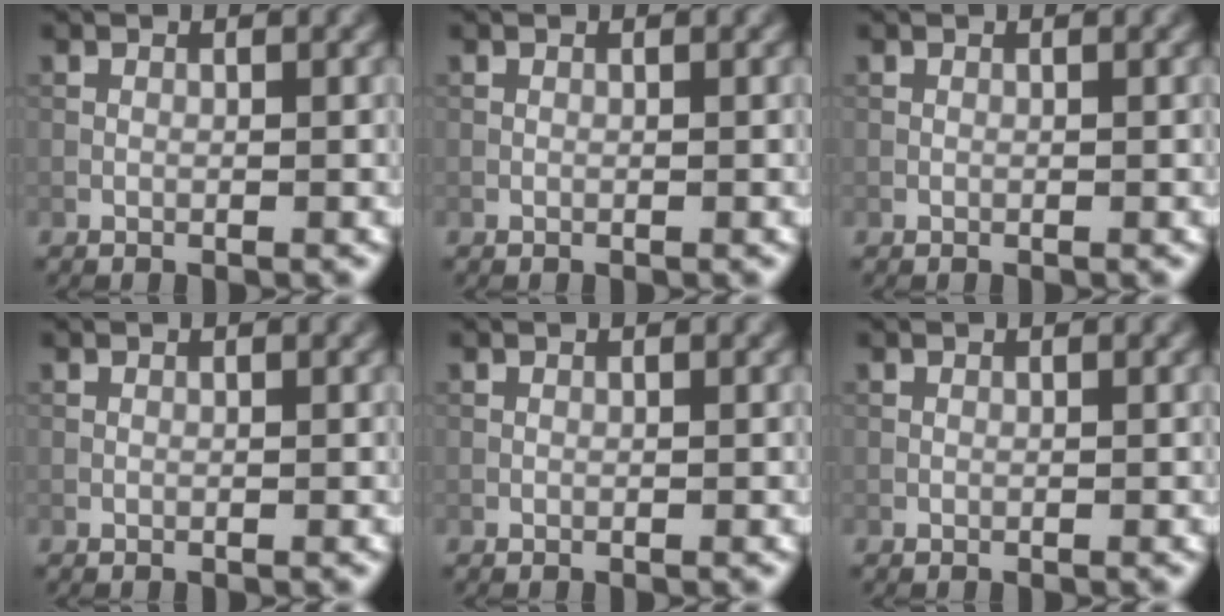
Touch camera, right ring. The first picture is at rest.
{"total": 0.0}
{"total": 0.0}
{"total": 0.0}
{"total": 0.0}
{"total": 0.0}